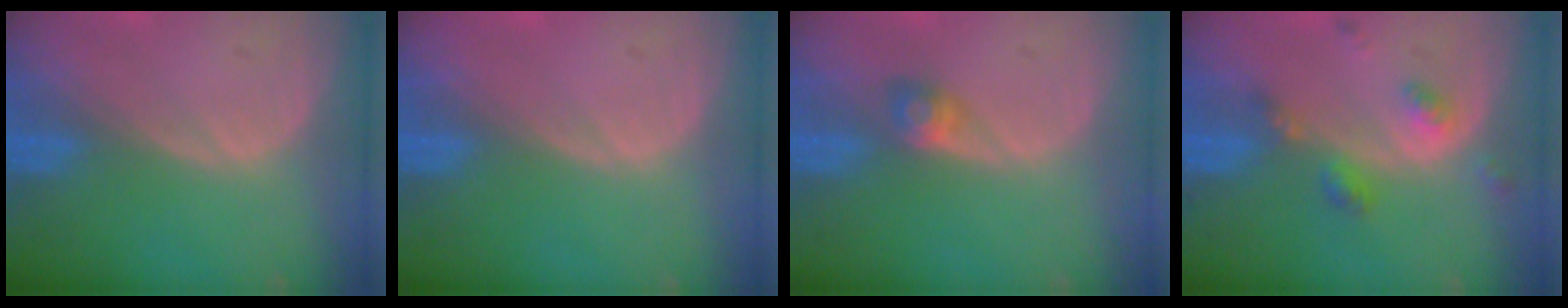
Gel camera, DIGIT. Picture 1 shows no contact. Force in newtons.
{"total": 0.0}
{"total": 2.5, "press": 2.3, "slide": 1.0}
{"total": 4.6, "press": 4.1, "slide": 2.1}